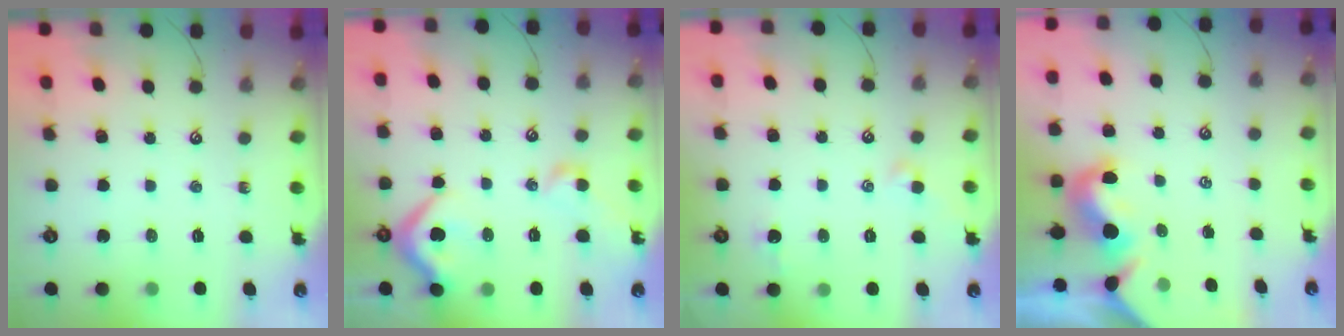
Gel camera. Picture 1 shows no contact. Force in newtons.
{"total": 11.2, "press": 11.1, "slide": 1.5}
{"total": 2.4, "press": 2.4, "slide": 0.5}
{"total": 1.7, "press": 1.7, "slide": 0.4}